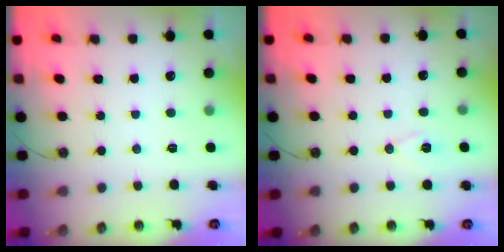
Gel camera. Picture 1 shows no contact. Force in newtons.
{"total": 6.8, "press": 5.7, "slide": 3.7}